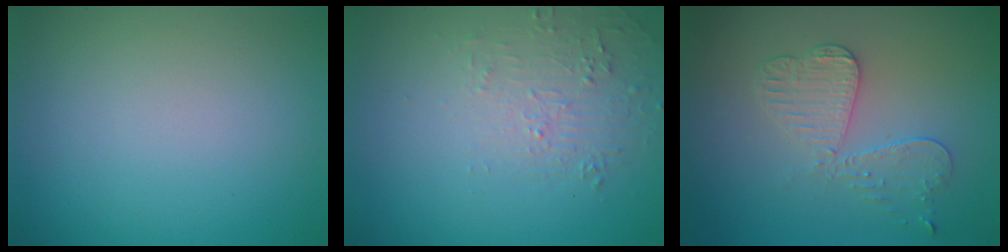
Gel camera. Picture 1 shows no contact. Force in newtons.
{"total": 1.9, "press": 0.8, "slide": 1.7}
{"total": 3.4, "press": 3.2, "slide": 1.3}